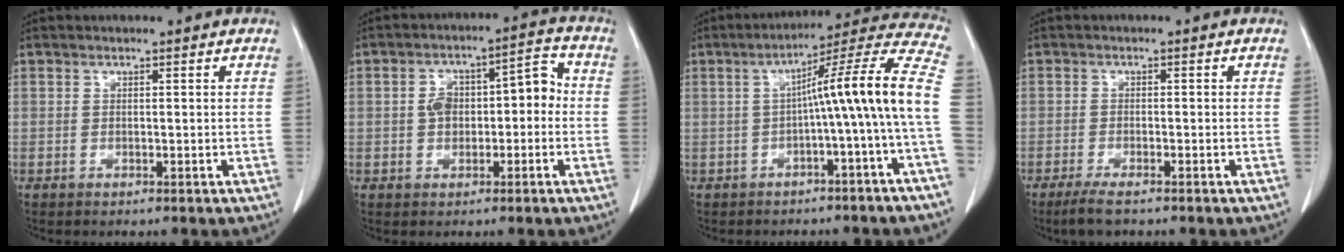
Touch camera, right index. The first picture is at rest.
{"total": 7.7, "force": [-0.5, 4.3, 6.4], "torque": [-0.099, 0.046, -0.007]}
{"total": 13.7, "force": [-1.3, -1.9, 13.6], "torque": [-0.177, 0.036, -0.025]}
{"total": 3.7, "force": [-2.8, 0.5, 2.3], "torque": [-0.048, -0.008, -0.049]}